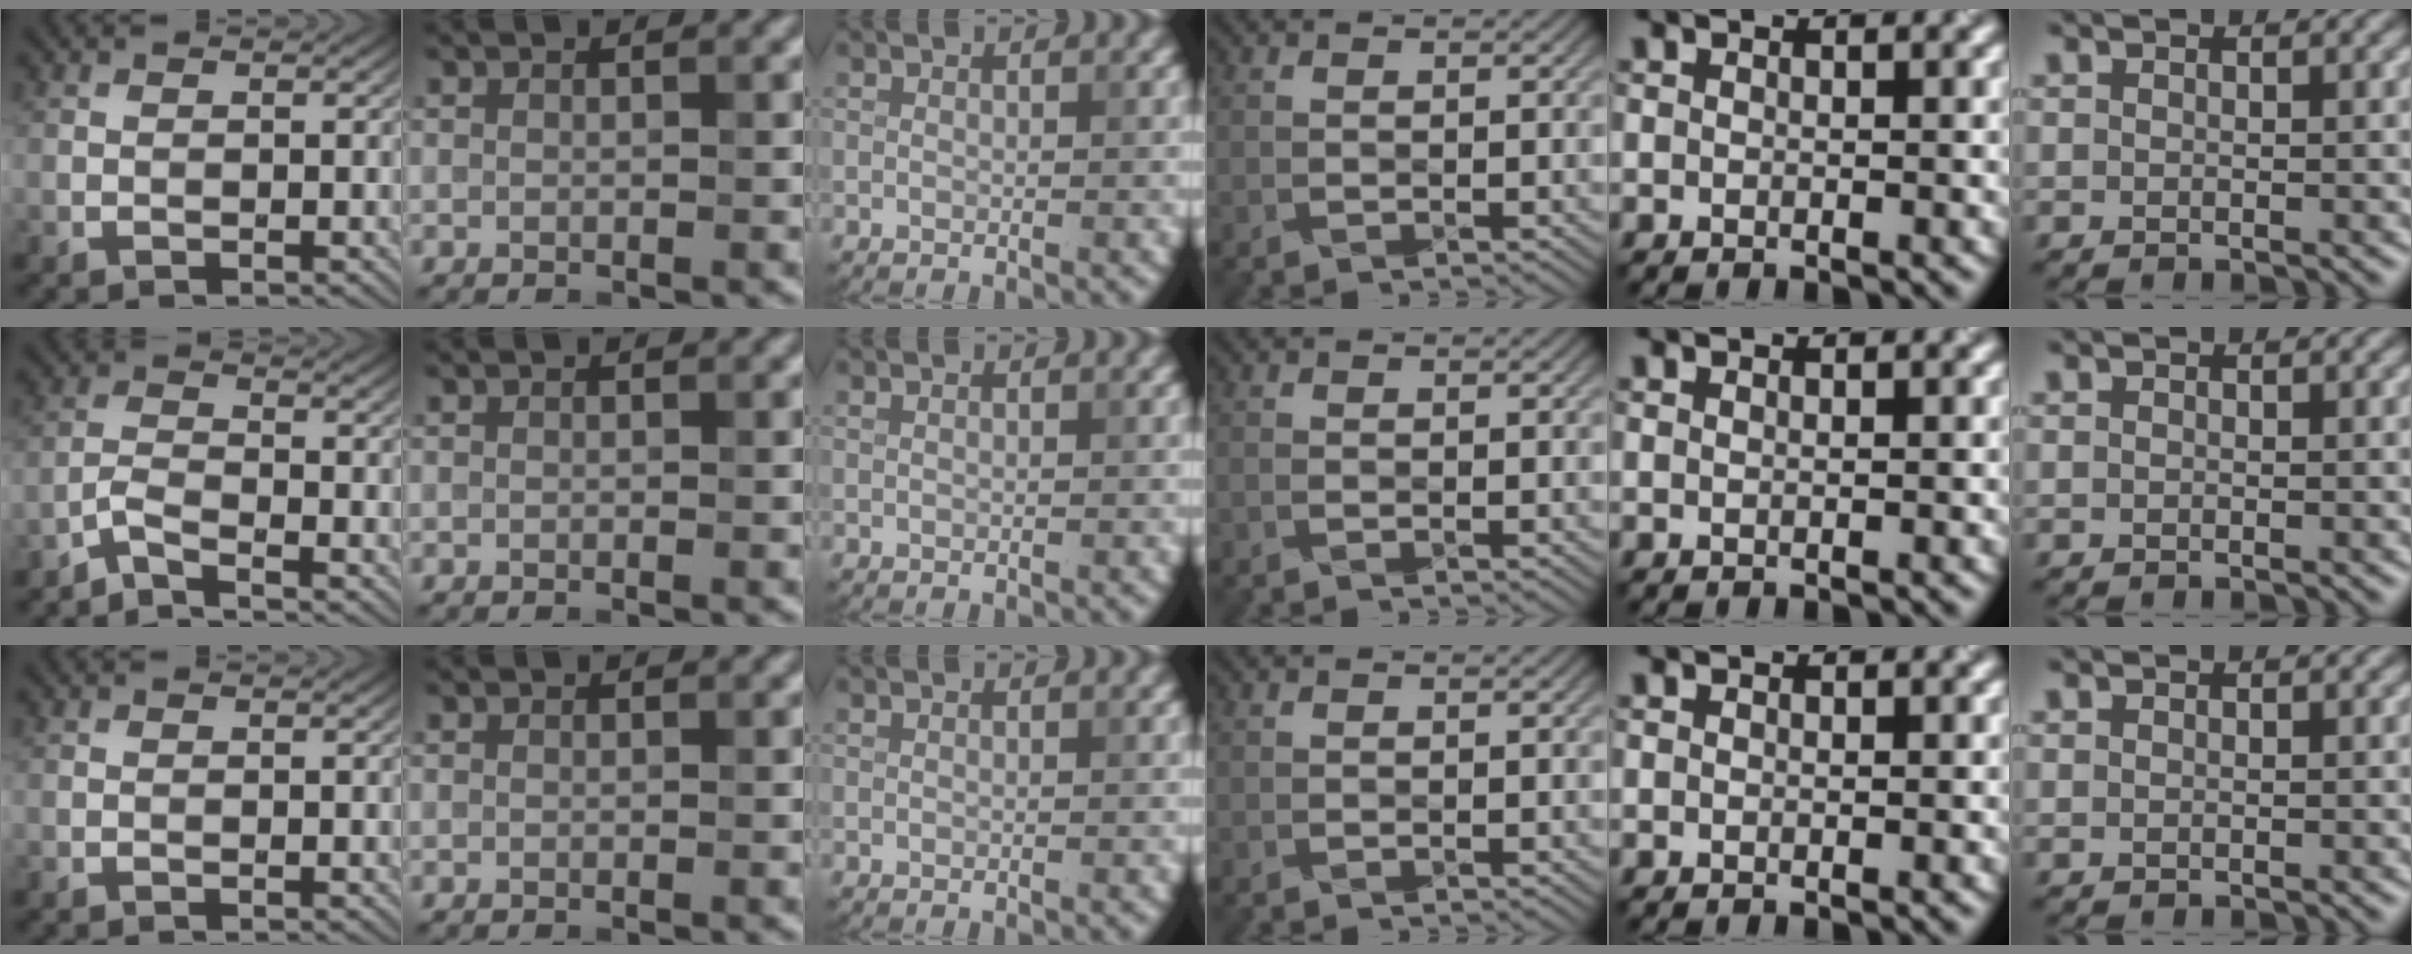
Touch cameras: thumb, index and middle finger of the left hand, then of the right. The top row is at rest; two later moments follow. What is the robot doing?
{"motion": "wrap", "object": "cellophane"}